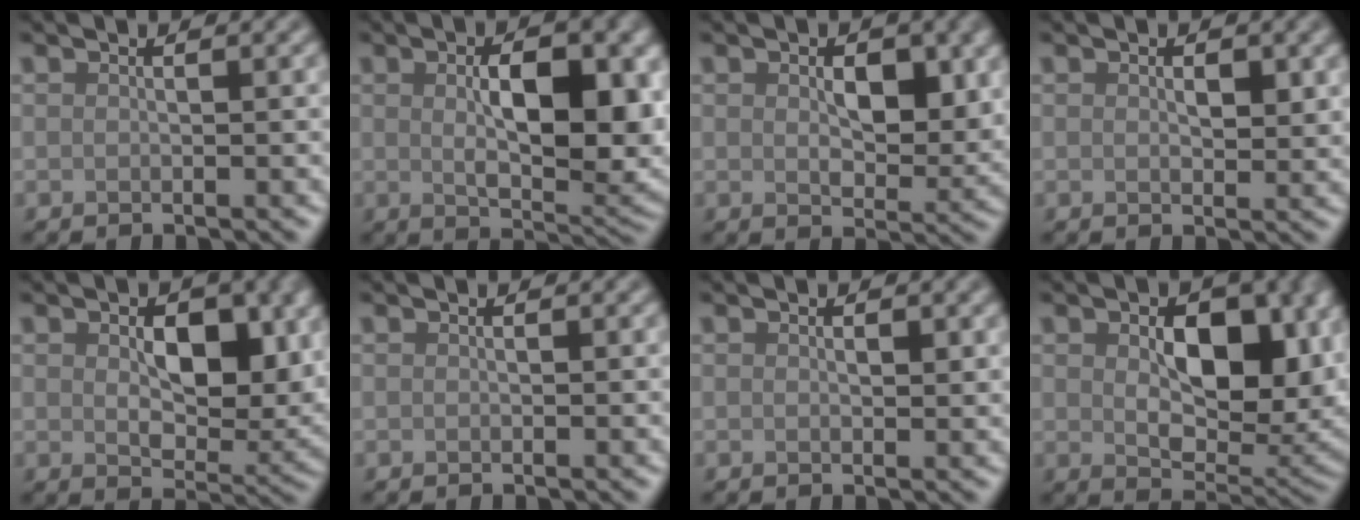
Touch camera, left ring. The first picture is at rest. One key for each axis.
{"total": 9.6, "fx": 0.9, "fy": 4.5, "fz": 8.5, "tx": -0.121, "ty": -0.007, "tz": 0.023}
{"total": 4.5, "fx": 0.9, "fy": 2.7, "fz": 3.5, "tx": -0.052, "ty": -0.010, "tz": 0.018}
{"total": 1.9, "fx": 0.6, "fy": 1.1, "fz": 1.4, "tx": -0.019, "ty": -0.006, "tz": 0.011}
{"total": 7.0, "fx": 1.3, "fy": 4.3, "fz": 5.3, "tx": -0.075, "ty": -0.016, "tz": 0.026}
{"total": 0.0}
{"total": 1.0, "fx": 0.4, "fy": 0.5, "fz": 0.7, "tx": -0.009, "ty": -0.003, "tz": 0.006}
{"total": 9.4, "fx": 1.7, "fy": 5.7, "fz": 7.3, "tx": -0.109, "ty": -0.017, "tz": 0.031}